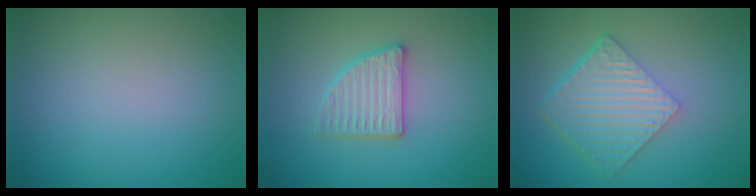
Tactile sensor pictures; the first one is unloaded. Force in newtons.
{"total": 2.8, "press": 2.8, "slide": 0.4}
{"total": 6.0, "press": 4.1, "slide": 4.4}